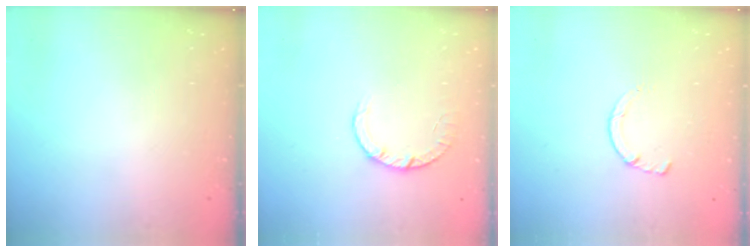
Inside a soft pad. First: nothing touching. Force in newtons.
{"total": 2.8, "press": 2.8, "slide": 0.4}
{"total": 1.4, "press": 1.4, "slide": 0.3}